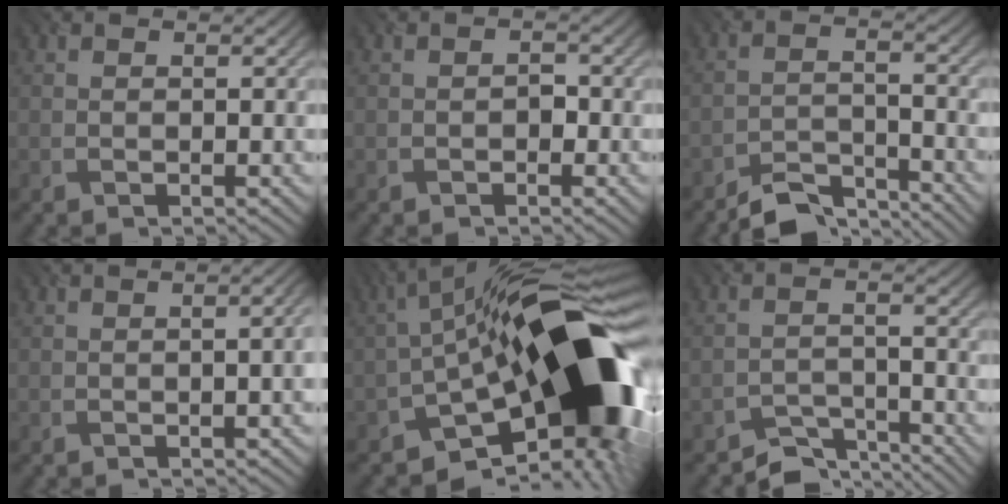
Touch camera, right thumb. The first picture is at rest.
{"total": 1.2, "force": [-0.5, 0.8, 0.7], "torque": [-0.010, 0.001, -0.011]}
{"total": 5.7, "force": [-5.2, 1.2, 1.9], "torque": [-0.037, -0.001, -0.097]}
{"total": 2.8, "force": [-0.6, 0.8, 2.6], "torque": [-0.027, 0.008, -0.011]}
{"total": 18.4, "force": [-4.9, 8.1, 15.8], "torque": [-0.211, 0.007, -0.090]}
{"total": 4.9, "force": [-4.5, 1.4, 1.4], "torque": [-0.021, 0.000, -0.079]}